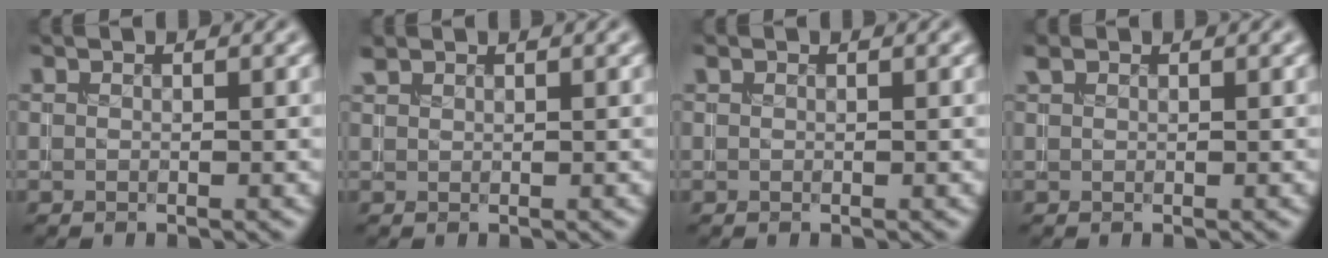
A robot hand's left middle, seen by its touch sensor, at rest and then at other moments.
{"total": 0.9, "force": [0.9, 0.3, 0.3], "torque": [-0.009, 0.003, 0.021]}
{"total": 0.0}
{"total": 0.9, "force": [0.7, 0.4, 0.4], "torque": [-0.008, 0.004, 0.015]}